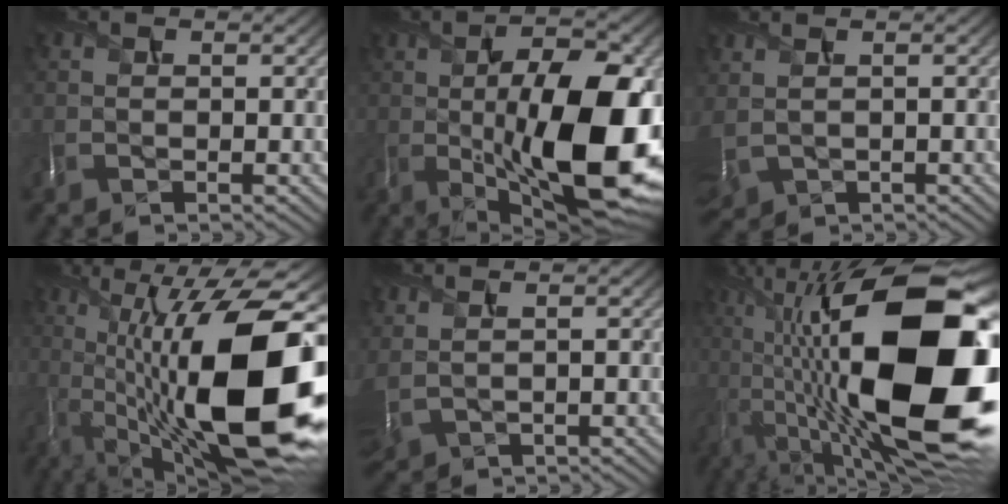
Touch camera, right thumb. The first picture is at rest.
{"total": 16.9, "force": [-1.5, 6.5, 15.5], "torque": [-0.223, 0.009, -0.029]}
{"total": 2.4, "force": [1.0, 1.5, 1.6], "torque": [-0.047, 0.003, 0.033]}
{"total": 20.2, "force": [-2.2, 7.6, 18.5], "torque": [-0.312, 0.006, -0.035]}
{"total": 2.7, "force": [1.7, 1.2, 1.8], "torque": [-0.046, 0.012, 0.033]}
{"total": 21.8, "force": [-1.5, 9.4, 19.6], "torque": [-0.360, -0.009, -0.021]}